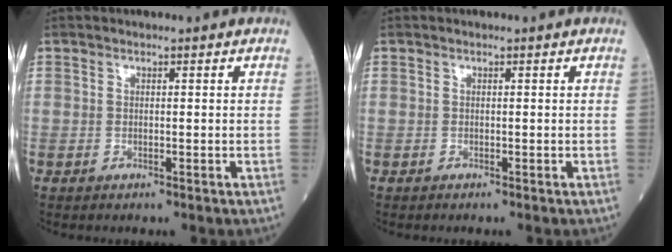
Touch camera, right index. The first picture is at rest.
{"total": 0.6, "force": [-0.5, -0.1, 0.2], "torque": [-0.001, -0.001, -0.009]}